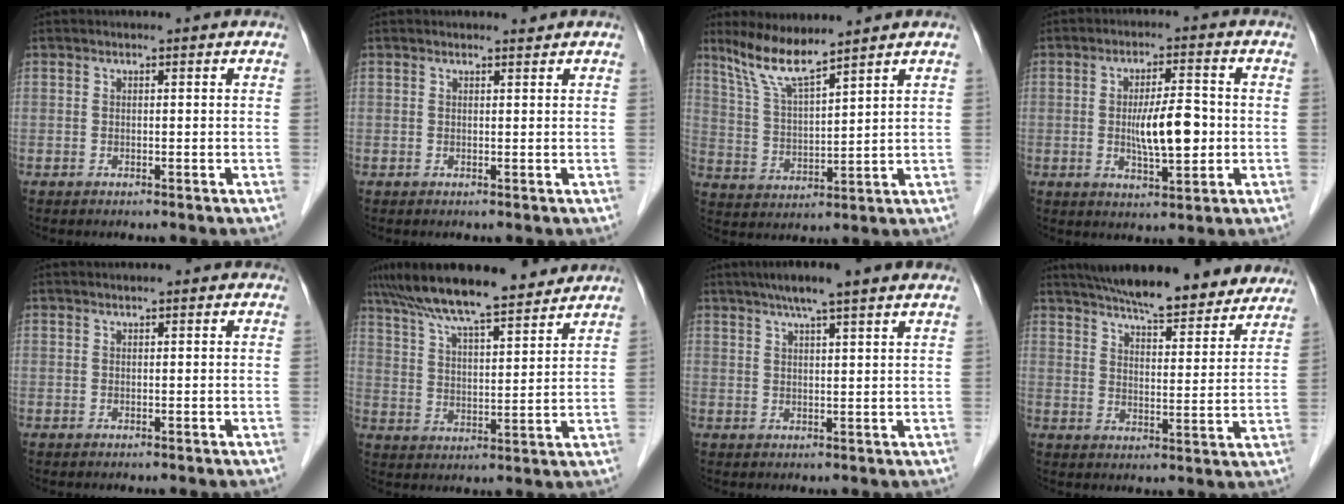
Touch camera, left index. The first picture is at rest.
{"total": 0.7, "force": [0.7, 0.0, -0.1], "torque": [-0.011, -0.005, 0.010]}
{"total": 7.3, "force": [6.3, 0.0, 3.7], "torque": [-0.085, -0.005, 0.130]}
{"total": 7.3, "force": [-0.5, 1.8, 7.1], "torque": [-0.129, -0.001, -0.008]}
{"total": 0.7, "force": [0.6, 0.3, 0.3], "torque": [-0.013, 0.005, 0.007]}
{"total": 16.3, "force": [14.1, 1.9, 7.9], "torque": [-0.138, 0.024, 0.228]}
{"total": 8.1, "force": [6.1, 0.2, 5.3], "torque": [-0.083, 0.028, 0.090]}
{"total": 21.8, "force": [19.2, 4.4, 9.3], "torque": [-0.137, 0.002, 0.250]}